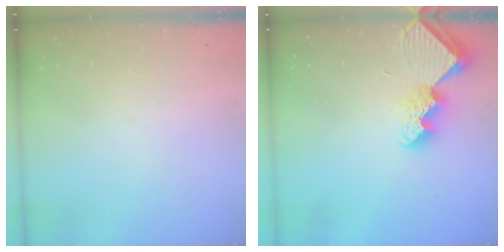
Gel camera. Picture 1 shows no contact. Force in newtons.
{"total": 7.7, "press": 7.7, "slide": 0.5}